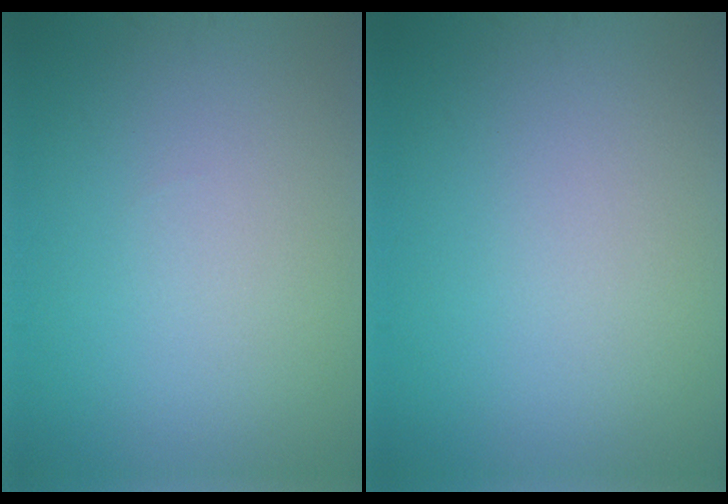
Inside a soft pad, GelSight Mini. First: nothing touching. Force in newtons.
{"total": 0.0}